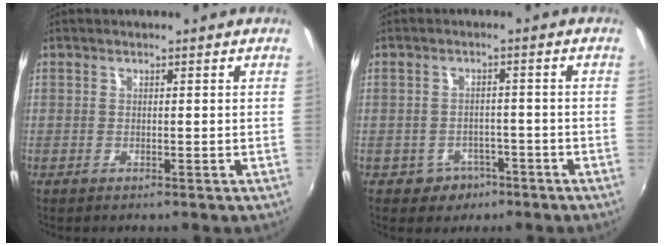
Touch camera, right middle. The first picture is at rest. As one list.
[{"total": 4.2, "force": [-2.4, 3.3, 0.7], "torque": [-0.027, 0.007, -0.029]}]